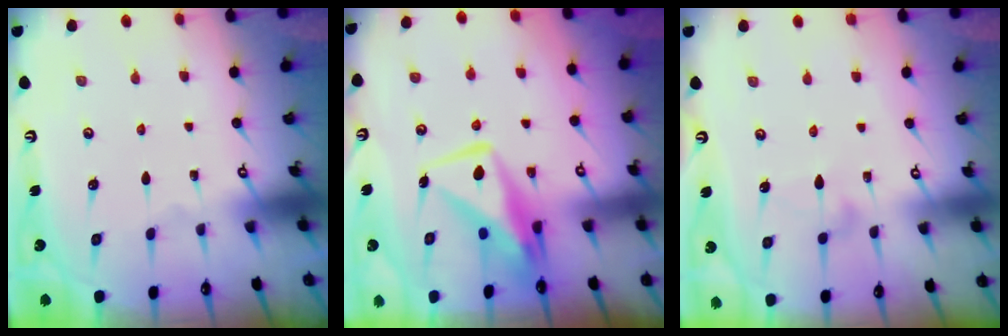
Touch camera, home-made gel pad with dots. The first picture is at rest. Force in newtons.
{"total": 8.4, "press": 8.3, "slide": 1.3}
{"total": 6.1, "press": 6.1, "slide": 0.3}